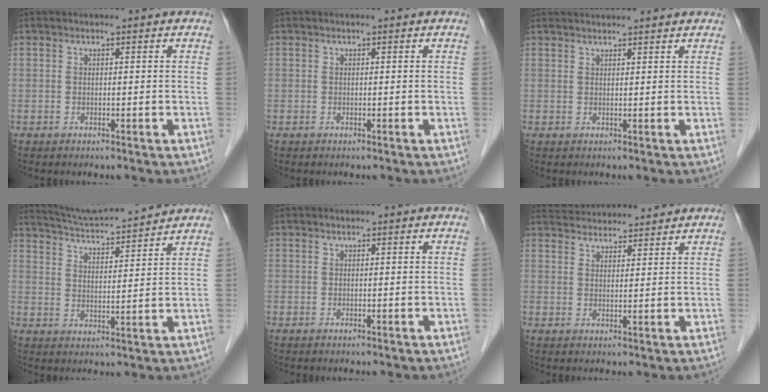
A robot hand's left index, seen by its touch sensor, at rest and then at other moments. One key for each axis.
{"total": 0.0}
{"total": 7.4, "fx": 6.9, "fy": 0.0, "fz": 2.4, "tx": -0.032, "ty": 0.034, "tz": 0.077}
{"total": 12.9, "fx": 12.3, "fy": 0.0, "fz": 3.9, "tx": -0.077, "ty": 0.018, "tz": 0.191}
{"total": 0.0}
{"total": 6.0, "fx": 5.9, "fy": 0.6, "fz": 0.9, "tx": -0.019, "ty": 0.037, "tz": 0.090}